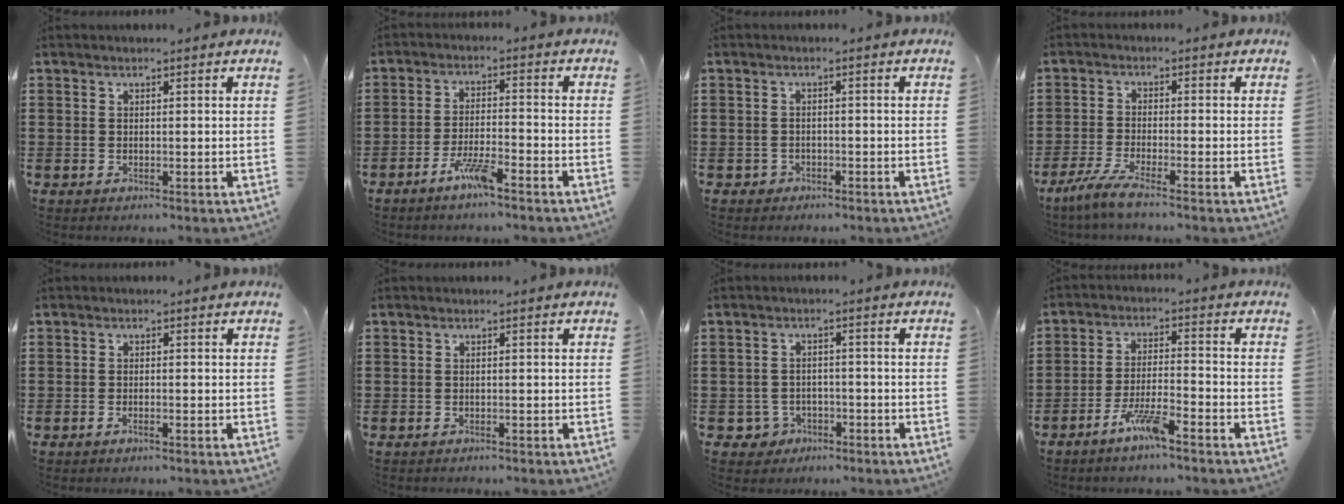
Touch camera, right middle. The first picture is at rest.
{"total": 5.2, "force": [-3.6, 0.7, 3.7], "torque": [-0.080, -0.003, -0.068]}
{"total": 1.3, "force": [-1.1, 0.7, 0.0], "torque": [-0.006, 0.000, -0.025]}
{"total": 4.4, "force": [-3.5, -0.1, 2.6], "torque": [-0.073, -0.019, -0.073]}
{"total": 0.8, "force": [-0.6, 0.1, 0.6], "torque": [-0.012, -0.004, -0.011]}
{"total": 0.8, "force": [-0.7, 0.4, -0.2], "torque": [0.002, 0.003, -0.016]}
{"total": 3.0, "force": [-2.1, 2.0, 0.5], "torque": [-0.026, 0.000, -0.048]}
{"total": 5.9, "force": [-4.2, 0.7, 4.1], "torque": [-0.094, -0.005, -0.082]}